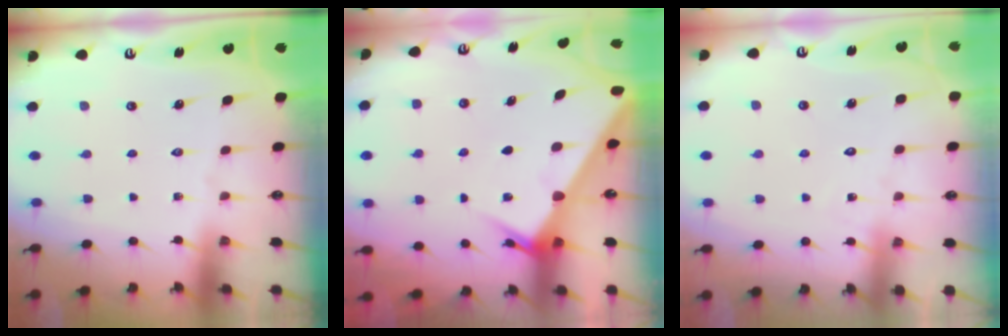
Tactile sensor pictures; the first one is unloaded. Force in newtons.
{"total": 4.2, "press": 4.2, "slide": 0.3}
{"total": 7.5, "press": 7.5, "slide": 0.5}